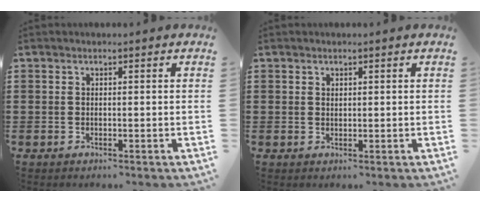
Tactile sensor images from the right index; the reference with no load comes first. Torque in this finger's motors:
{"motor_torque": [-0.66, 0.83, 0.01, -0.01]}